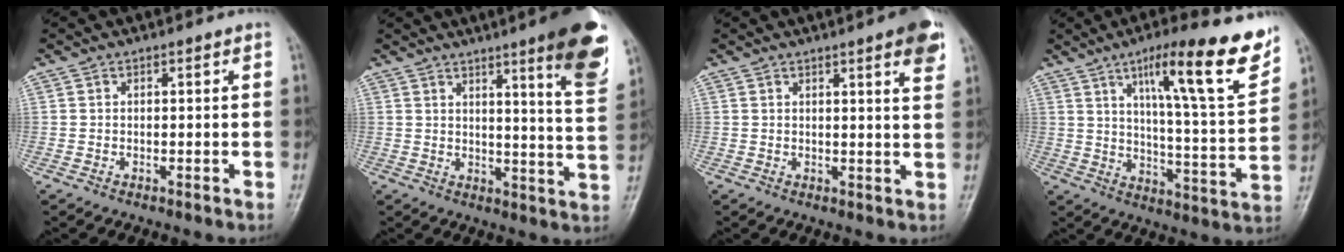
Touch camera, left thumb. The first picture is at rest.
{"total": 14.0, "force": [7.9, 1.5, 11.5], "torque": [-0.132, -0.045, 0.103]}
{"total": 6.4, "force": [3.6, 1.0, 5.2], "torque": [-0.054, -0.012, 0.042]}
{"total": 19.2, "force": [11.3, 2.9, 15.2], "torque": [-0.200, -0.052, 0.172]}